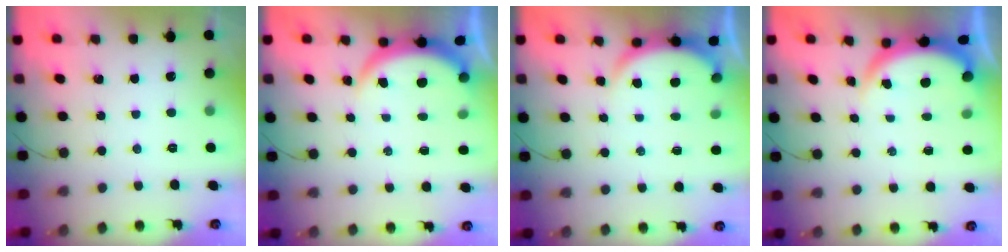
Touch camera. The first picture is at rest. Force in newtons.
{"total": 4.0, "press": 4.0, "slide": 0.2}
{"total": 3.6, "press": 3.6, "slide": 0.6}
{"total": 4.0, "press": 4.0, "slide": 0.2}